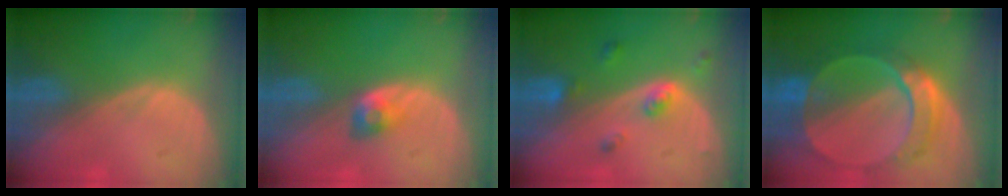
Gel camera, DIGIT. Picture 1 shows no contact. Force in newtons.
{"total": 2.8, "press": 2.4, "slide": 1.4}
{"total": 4.3, "press": 3.9, "slide": 1.8}
{"total": 9.6, "press": 8.4, "slide": 4.7}